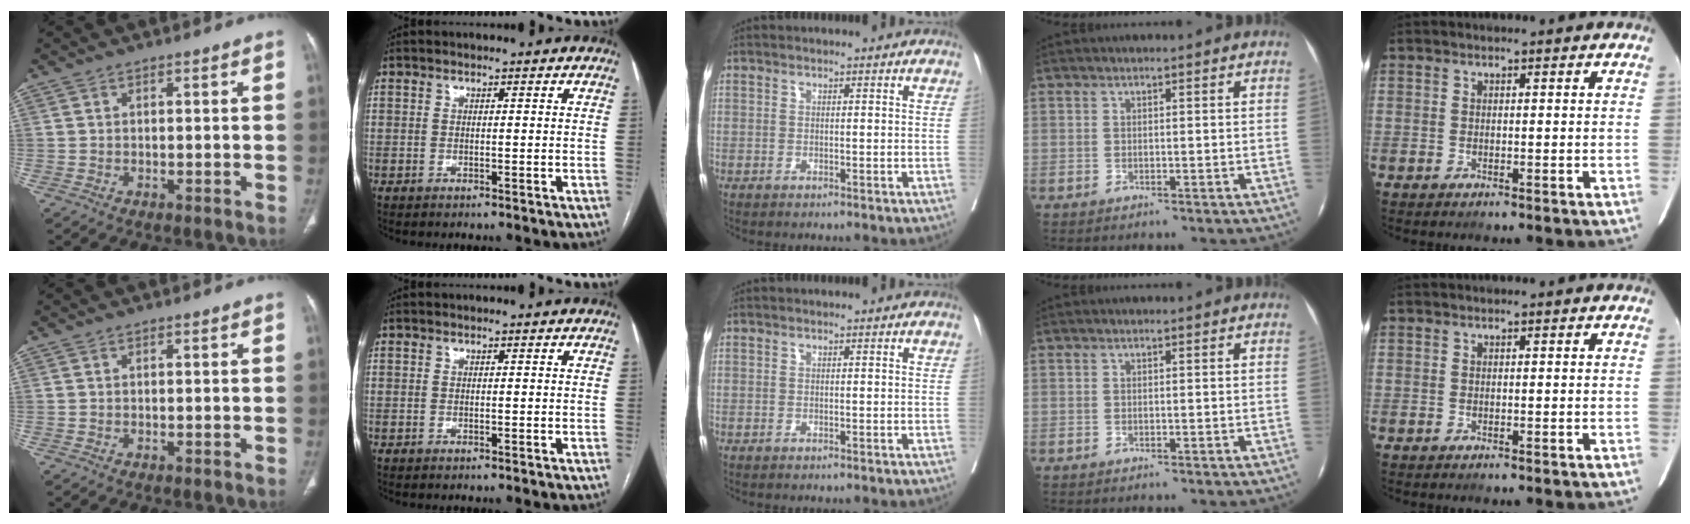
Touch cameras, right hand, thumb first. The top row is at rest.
{}